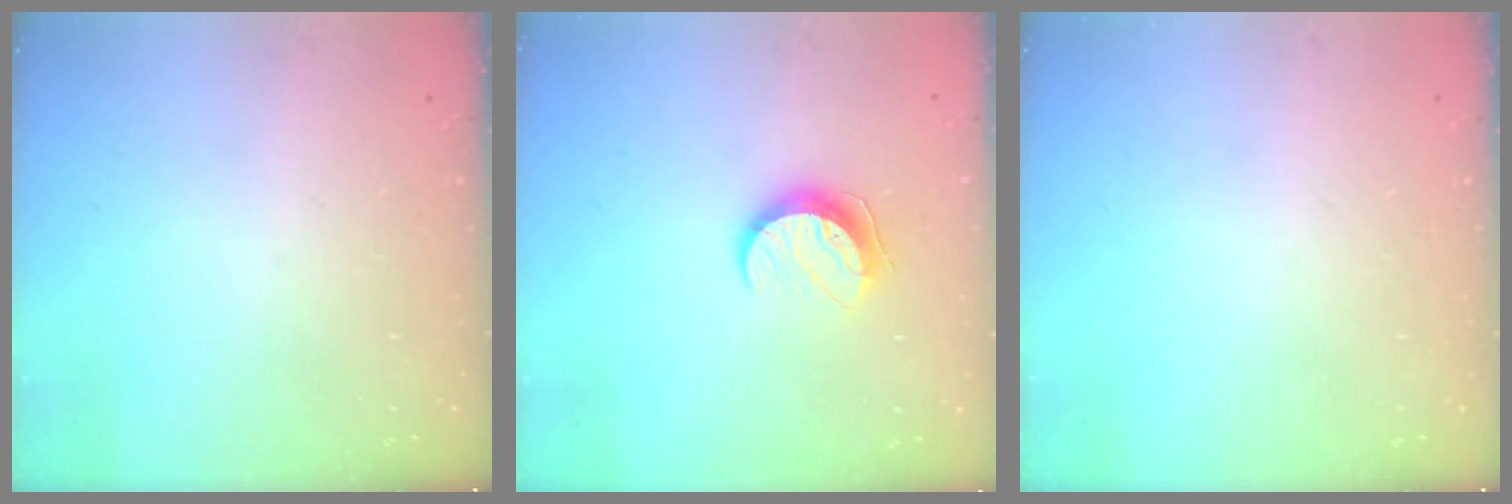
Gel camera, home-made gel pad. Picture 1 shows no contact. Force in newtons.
{"total": 9.0, "press": 8.9, "slide": 0.7}
{"total": 0.0}